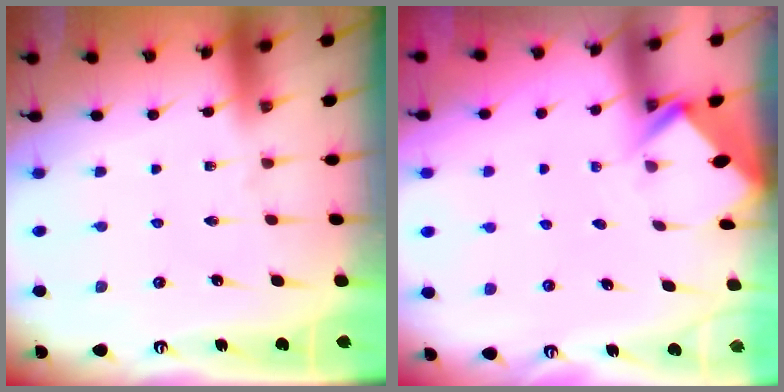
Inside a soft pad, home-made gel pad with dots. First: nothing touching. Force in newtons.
{"total": 2.8, "press": 2.8, "slide": 0.2}